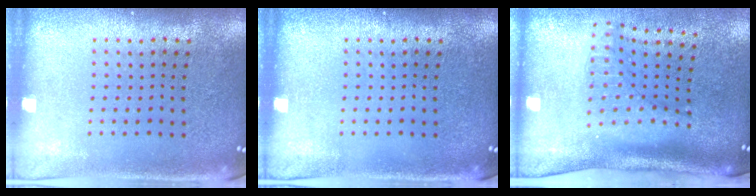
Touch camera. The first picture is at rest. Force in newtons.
{"total": 0.0}
{"total": 2.3, "press": 1.6, "slide": 1.7}